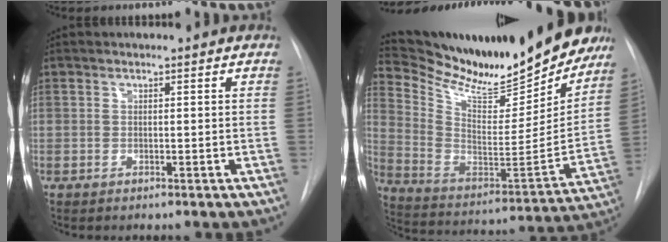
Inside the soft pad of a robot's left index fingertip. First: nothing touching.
{"total": 25.3, "force": [22.7, 5.3, 9.8], "torque": [-0.166, -0.053, 0.341]}